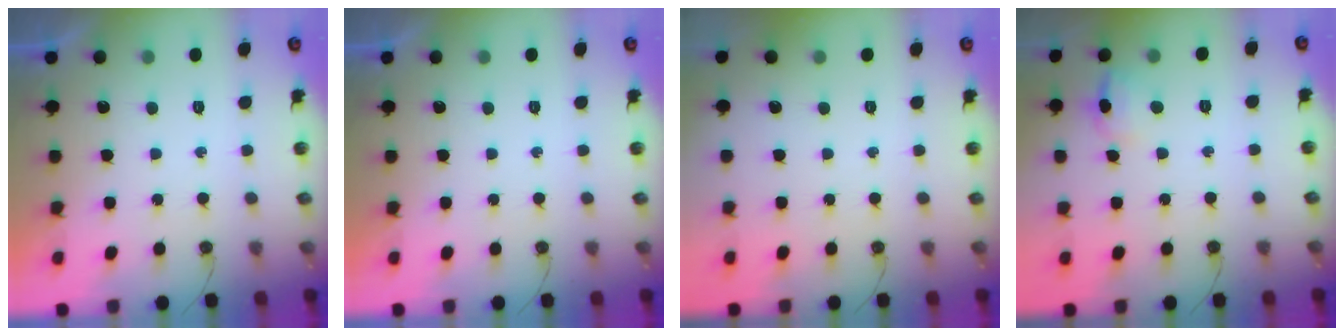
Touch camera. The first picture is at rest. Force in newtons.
{"total": 0.0}
{"total": 0.0}
{"total": 7.7, "press": 7.6, "slide": 1.2}